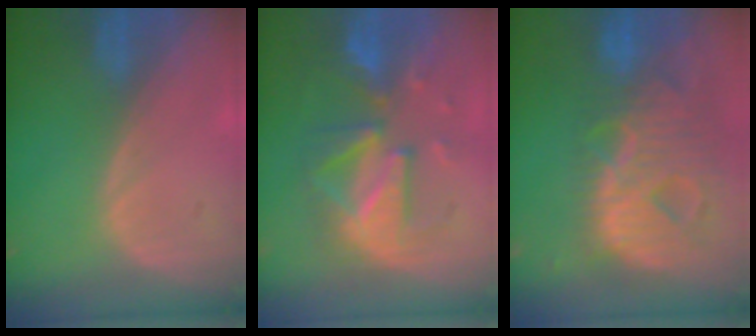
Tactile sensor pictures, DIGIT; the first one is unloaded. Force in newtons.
{"total": 9.4, "press": 9.0, "slide": 2.5}
{"total": 13.1, "press": 11.1, "slide": 6.9}